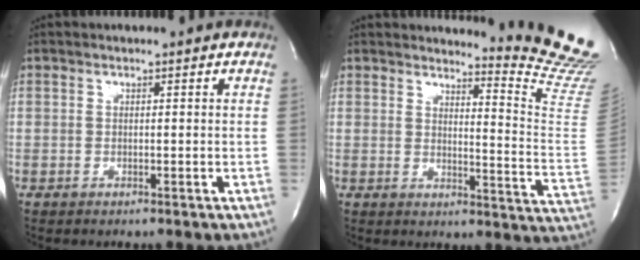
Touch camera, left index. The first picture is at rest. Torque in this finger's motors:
{"motor_torque": [0.10, -0.59, 0.09, 0.03]}